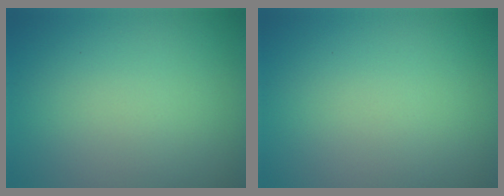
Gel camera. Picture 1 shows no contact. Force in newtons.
{"total": 0.0}